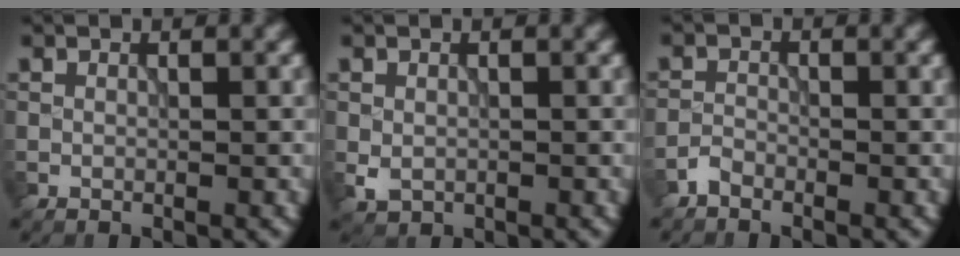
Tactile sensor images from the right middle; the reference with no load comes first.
{"total": 1.5, "force": [-0.3, 1.2, 0.8], "torque": [-0.018, -0.005, -0.005]}
{"total": 1.2, "force": [-1.1, 0.4, 0.4], "torque": [-0.004, 0.003, -0.026]}